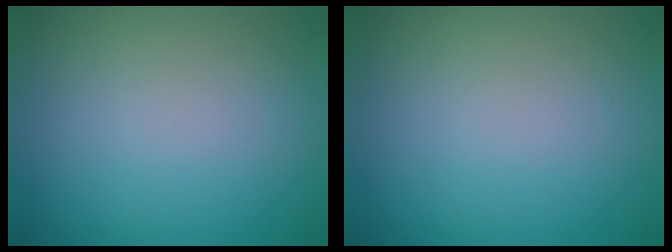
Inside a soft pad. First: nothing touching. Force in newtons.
{"total": 0.0}